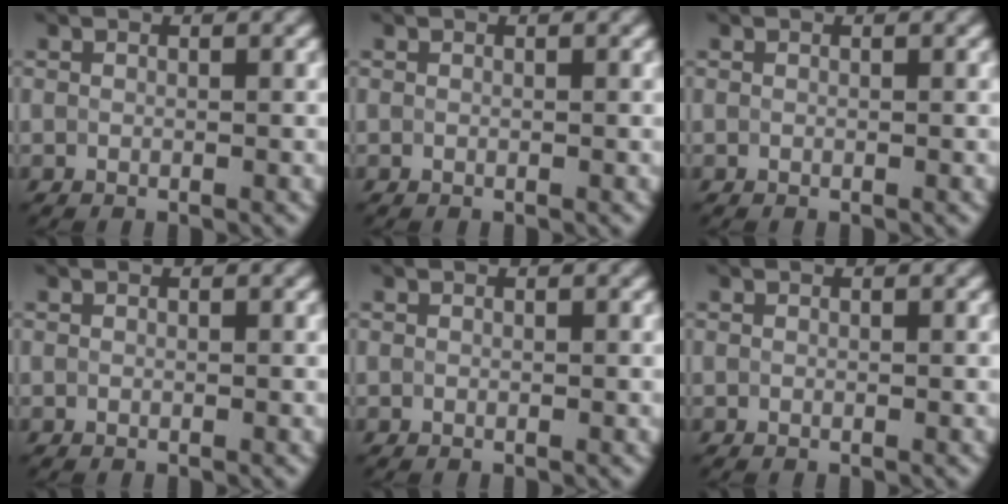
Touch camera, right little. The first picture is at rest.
{"total": 0.0}
{"total": 0.0}
{"total": 0.0}
{"total": 0.0}
{"total": 0.0}